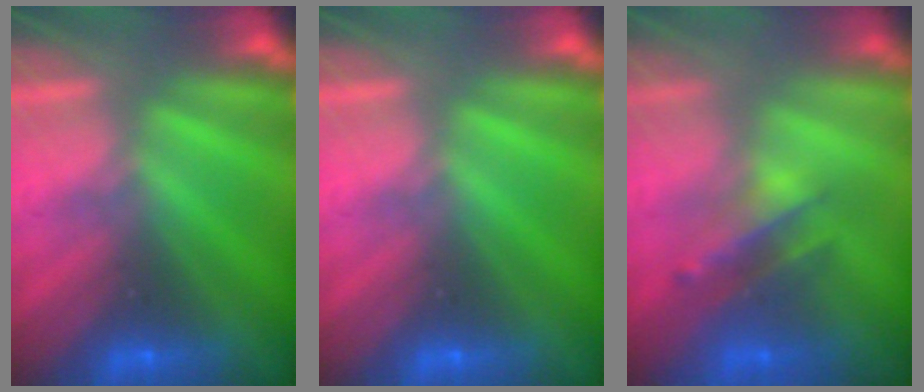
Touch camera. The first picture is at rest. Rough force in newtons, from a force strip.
{"total": 0.0}
{"total": 2.4}